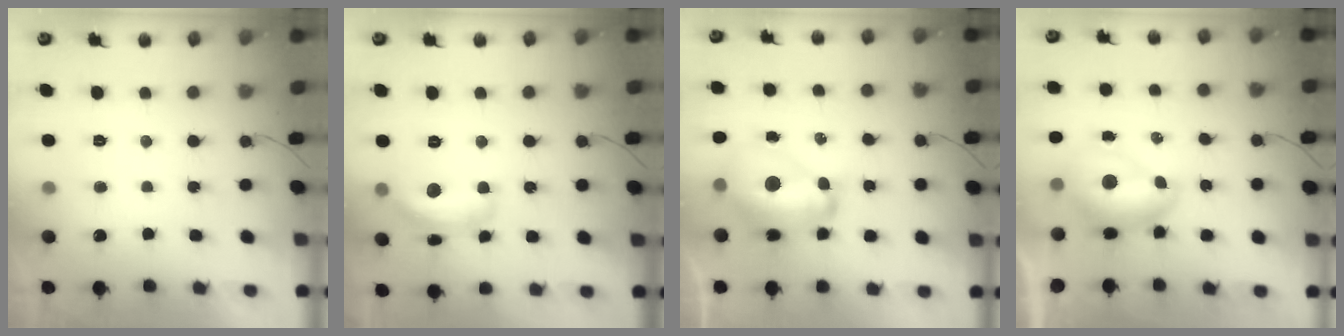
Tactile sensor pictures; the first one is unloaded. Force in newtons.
{"total": 13.4, "press": 13.3, "slide": 0.8}
{"total": 14.3, "press": 14.2, "slide": 1.5}
{"total": 8.5, "press": 8.4, "slide": 1.0}